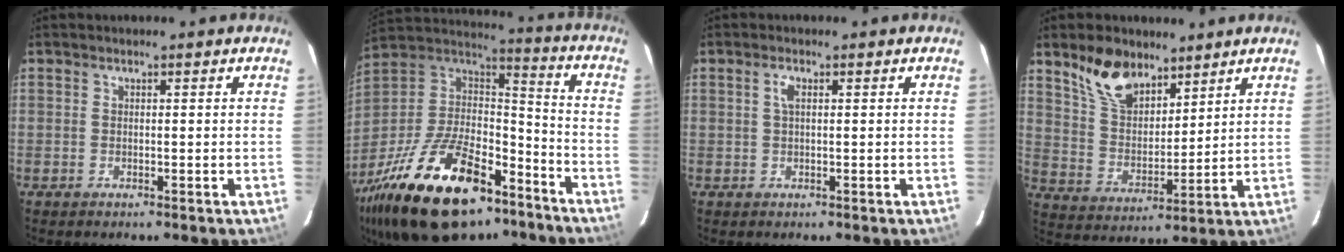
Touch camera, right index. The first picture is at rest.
{"total": 33.0, "force": [-20.7, 14.7, 21.0], "torque": [-0.415, -0.014, -0.324]}
{"total": 1.6, "force": [0.4, 0.6, 1.4], "torque": [-0.030, 0.004, 0.007]}
{"total": 11.3, "force": [8.0, 5.9, 5.4], "torque": [-0.104, 0.016, 0.159]}